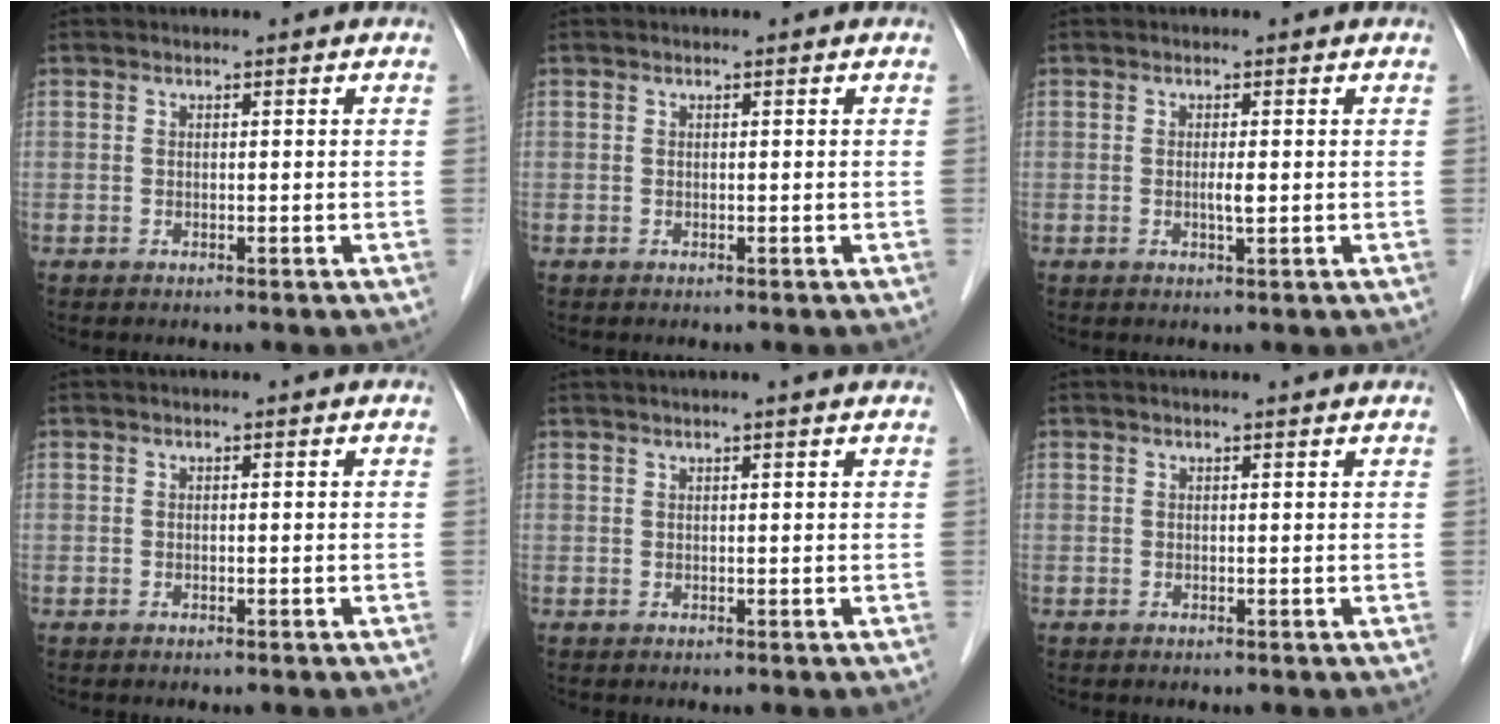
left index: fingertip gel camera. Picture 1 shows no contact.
{"total": 0.0}
{"total": 1.4, "force": [0.0, 0.1, 1.4], "torque": [-0.028, -0.001, -0.001]}
{"total": 0.0}
{"total": 4.2, "force": [3.6, -0.5, 2.1], "torque": [-0.027, 0.026, 0.047]}
{"total": 1.8, "force": [1.7, -0.1, 0.5], "torque": [-0.012, 0.006, 0.020]}